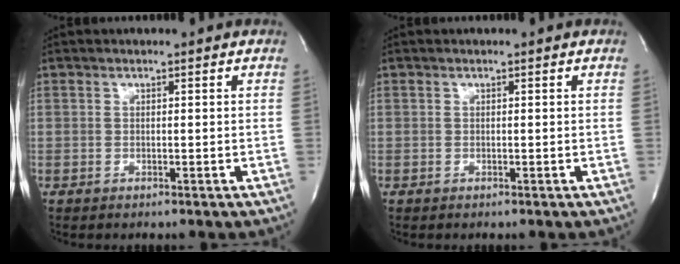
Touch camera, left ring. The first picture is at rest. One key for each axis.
{"total": 0.0}